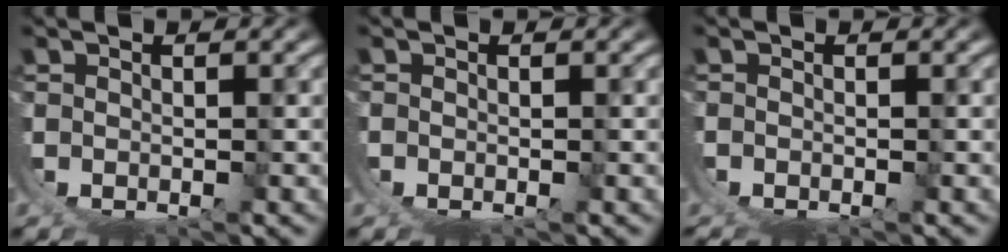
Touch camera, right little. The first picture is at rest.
{"total": 0.0}
{"total": 1.5, "force": [-1.2, 0.8, 0.0], "torque": [-0.003, -0.005, -0.019]}